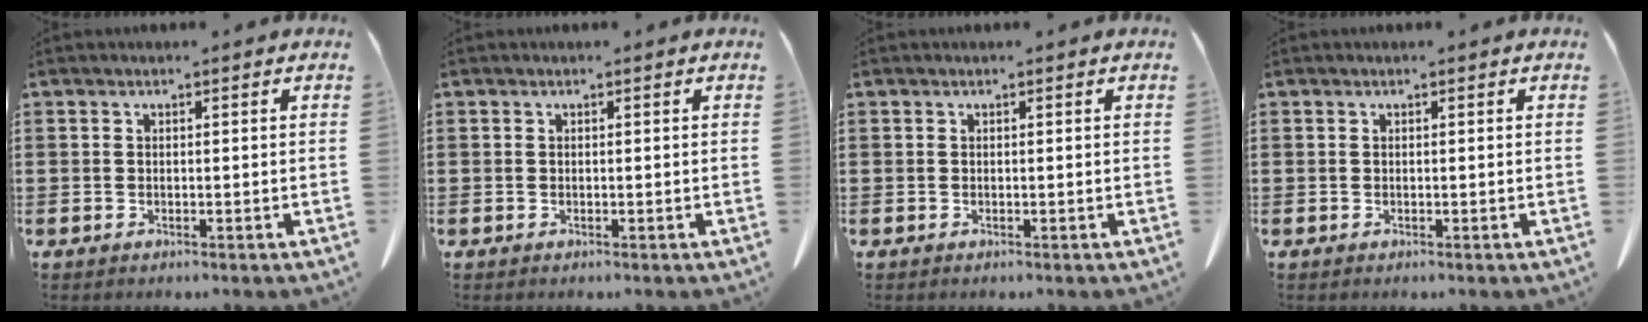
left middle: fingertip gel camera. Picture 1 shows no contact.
{"total": 0.0}
{"total": 0.0}
{"total": 0.0}